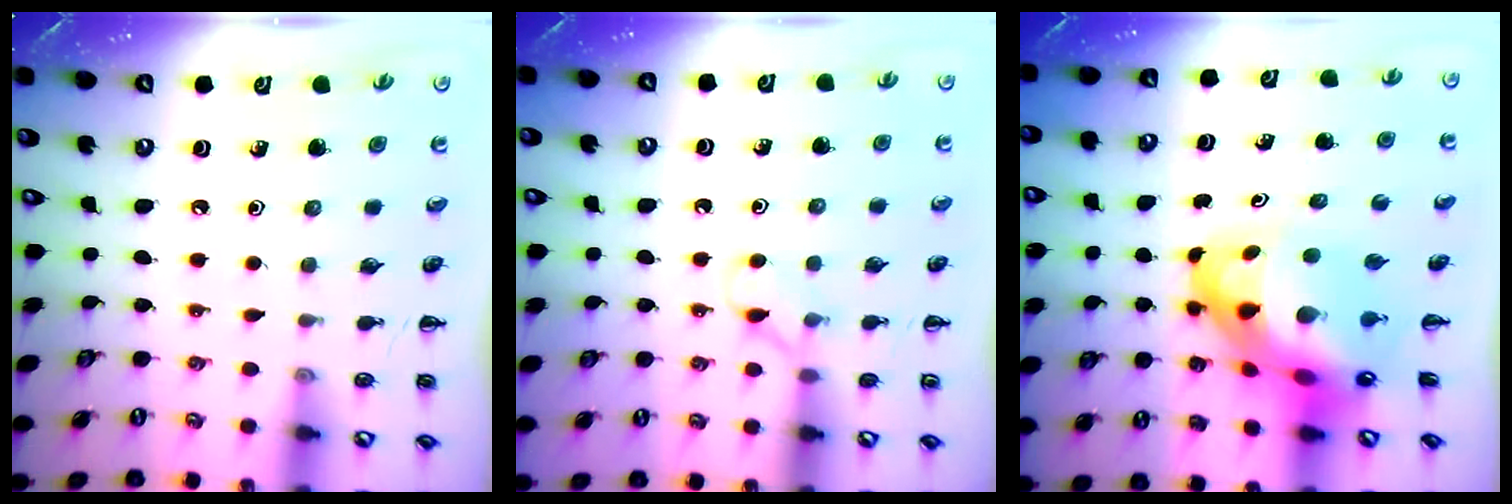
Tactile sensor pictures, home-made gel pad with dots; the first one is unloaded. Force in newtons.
{"total": 5.0, "press": 4.8, "slide": 1.6}
{"total": 9.5, "press": 9.1, "slide": 2.7}